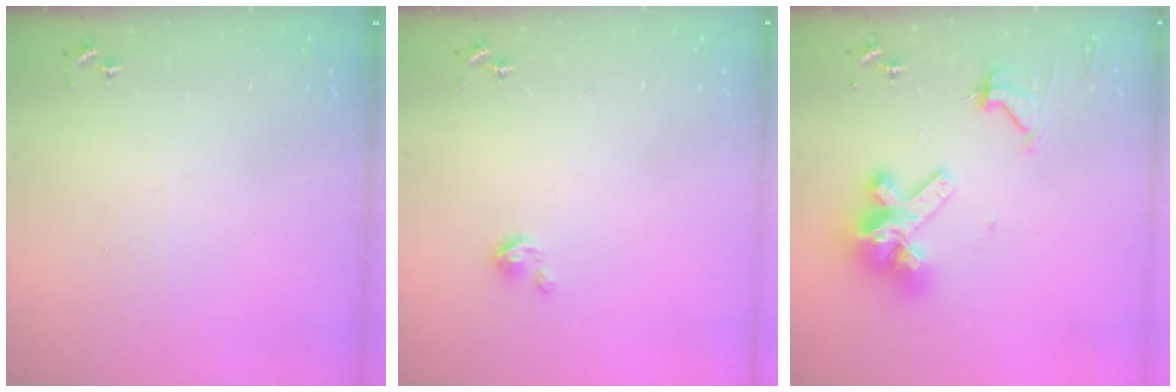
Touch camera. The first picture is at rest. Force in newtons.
{"total": 3.3, "press": 3.3, "slide": 0.3}
{"total": 15.5, "press": 15.4, "slide": 1.7}